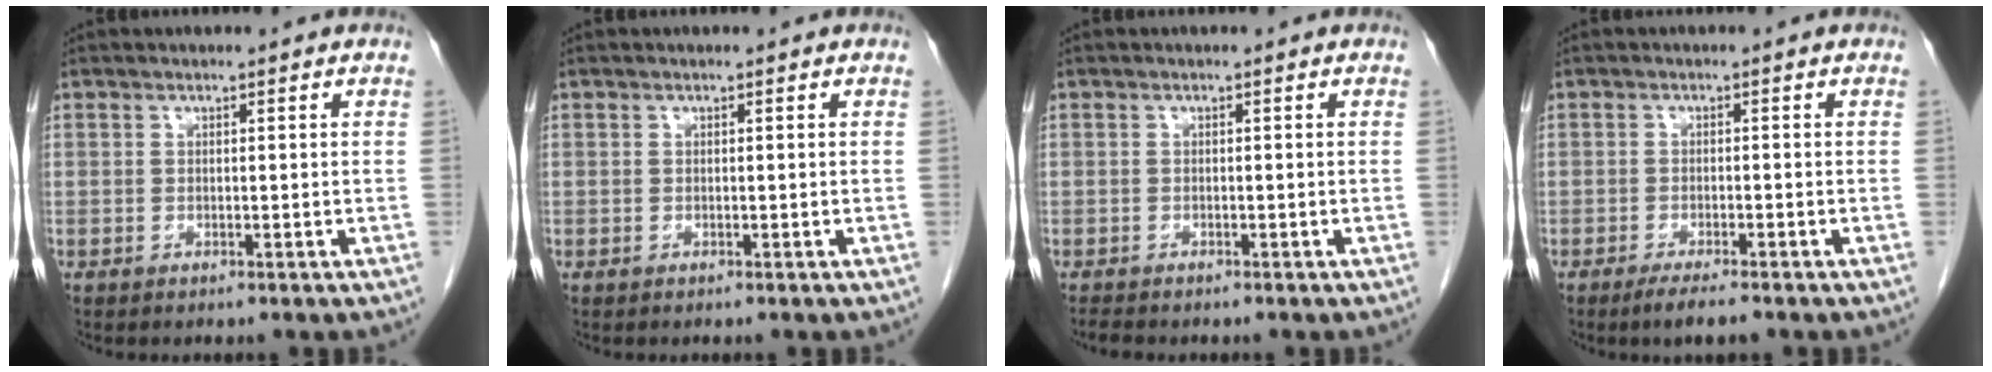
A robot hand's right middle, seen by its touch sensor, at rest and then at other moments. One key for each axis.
{"total": 0.0}
{"total": 0.9, "fx": -0.9, "fy": -0.1, "fz": 0.2, "tx": -0.012, "ty": -0.003, "tz": -0.017}
{"total": 3.2, "fx": -2.4, "fy": 0.2, "fz": 2.1, "tx": -0.038, "ty": -0.007, "tz": -0.042}